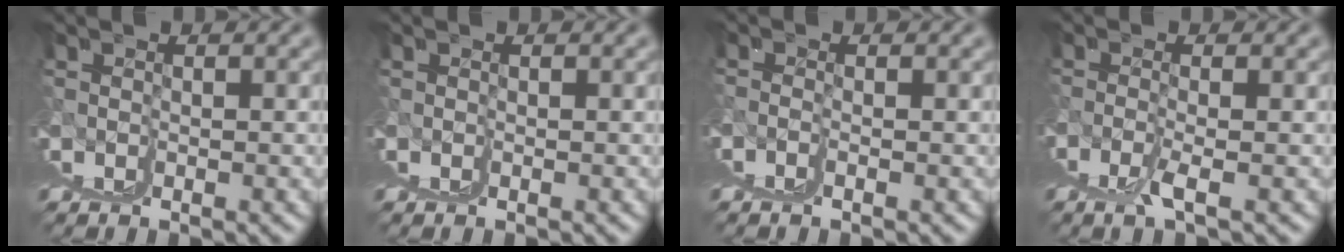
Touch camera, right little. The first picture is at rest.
{"total": 0.0}
{"total": 1.8, "force": [0.7, 1.0, 1.4], "torque": [-0.021, 0.005, 0.013]}
{"total": 1.7, "force": [0.6, 0.6, 1.5], "torque": [-0.044, -0.001, 0.016]}